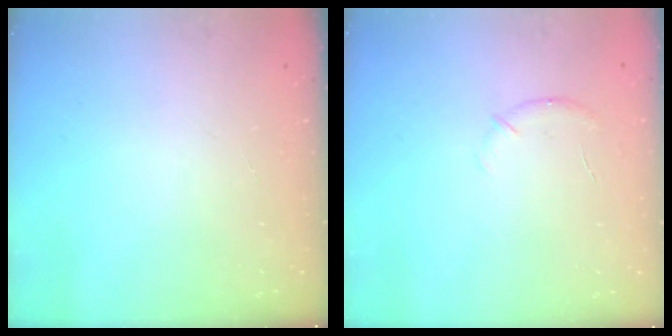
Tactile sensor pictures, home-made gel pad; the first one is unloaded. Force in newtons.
{"total": 6.9, "press": 6.7, "slide": 1.8}